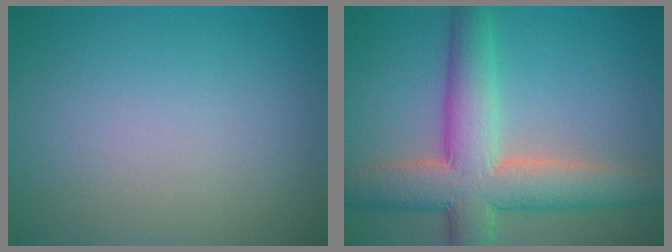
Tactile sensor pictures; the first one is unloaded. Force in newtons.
{"total": 8.7, "press": 8.7, "slide": 0.5}